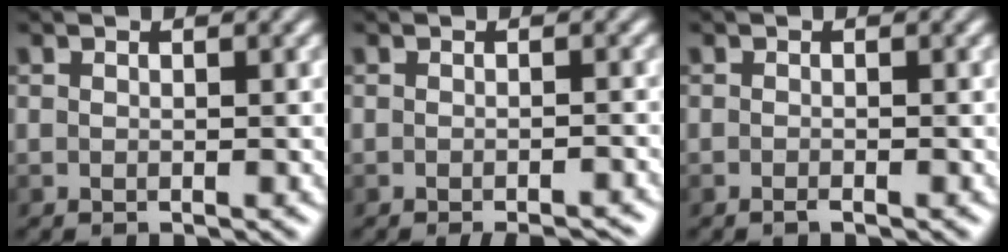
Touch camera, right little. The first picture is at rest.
{"total": 2.9, "force": [-2.2, 0.5, 1.8], "torque": [-0.019, -0.003, -0.028]}
{"total": 0.6, "force": [-0.4, 0.1, 0.4], "torque": [-0.006, -0.001, -0.007]}